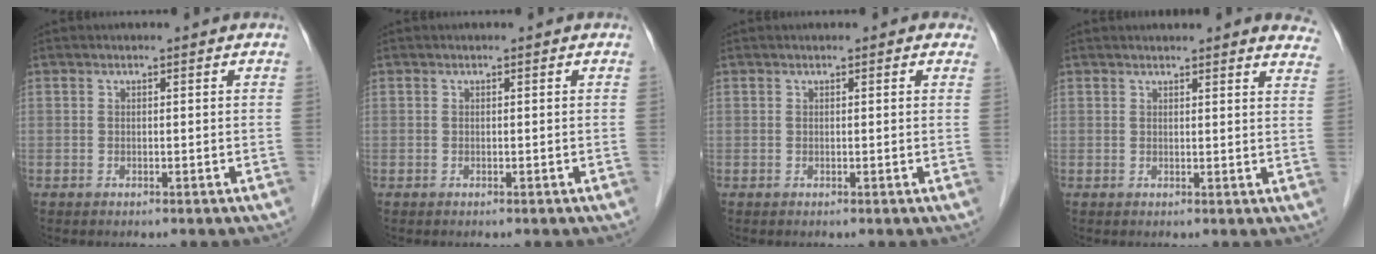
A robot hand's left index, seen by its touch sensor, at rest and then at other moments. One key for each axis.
{"total": 0.0}
{"total": 1.0, "fx": 0.6, "fy": 0.5, "fz": 0.5, "tx": -0.004, "ty": 0.002, "tz": 0.001}
{"total": 9.1, "fx": 8.6, "fy": 1.2, "fz": 2.7, "tx": -0.007, "ty": -0.013, "tz": 0.069}